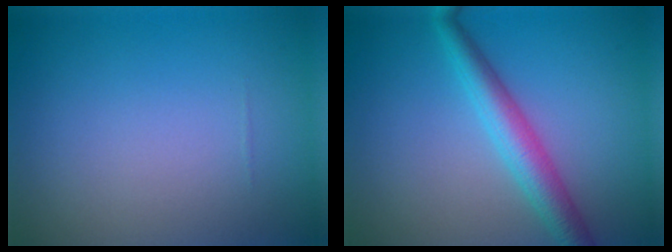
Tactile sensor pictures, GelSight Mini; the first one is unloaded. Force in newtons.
{"total": 3.8, "press": 3.8, "slide": 0.1}